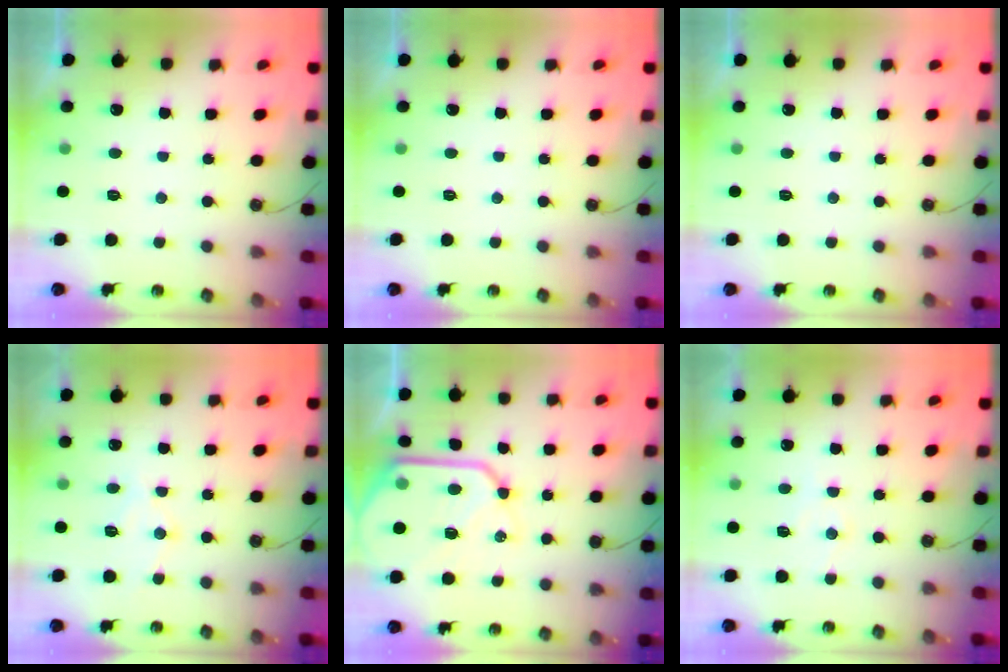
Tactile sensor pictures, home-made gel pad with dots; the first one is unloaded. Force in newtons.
{"total": 0.0}
{"total": 0.0}
{"total": 9.9, "press": 9.9, "slide": 0.8}
{"total": 20.4, "press": 20.3, "slide": 1.8}
{"total": 6.4, "press": 6.4, "slide": 0.4}